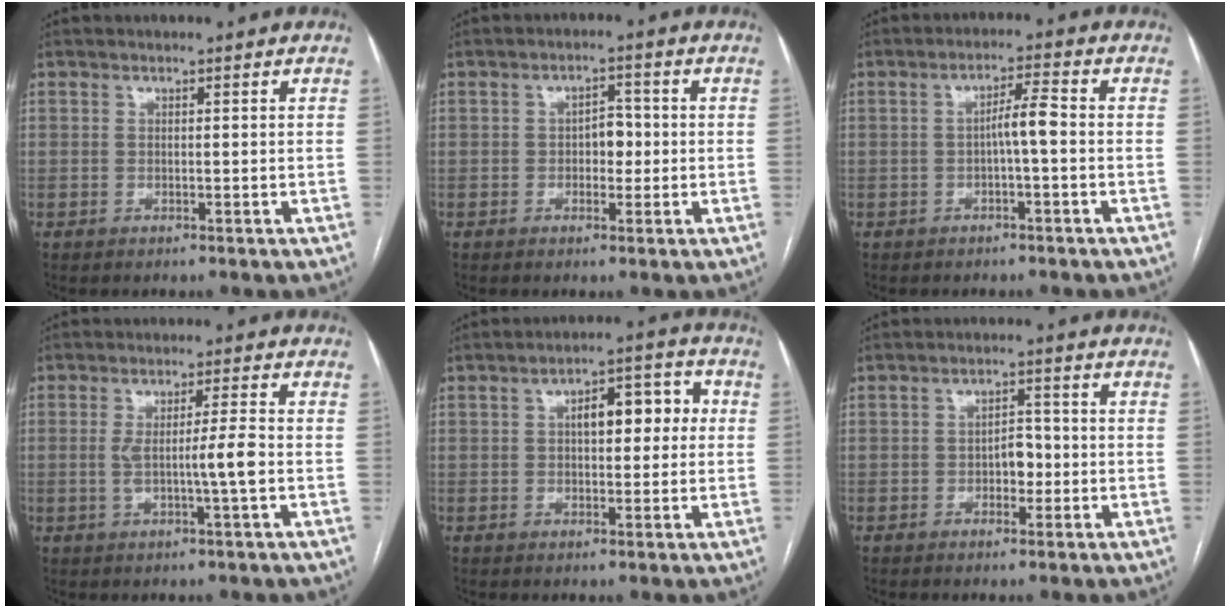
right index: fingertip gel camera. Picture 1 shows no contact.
{"total": 3.4, "force": [-0.3, 2.0, 2.7], "torque": [-0.035, 0.009, -0.005]}
{"total": 3.7, "force": [-0.6, 0.2, 3.7], "torque": [-0.060, 0.010, -0.009]}
{"total": 5.3, "force": [-0.7, -0.5, 5.2], "torque": [-0.091, -0.001, -0.011]}
{"total": 7.6, "force": [1.2, 3.4, 6.7], "torque": [-0.090, 0.032, 0.018]}
{"total": 3.2, "force": [-0.8, 1.8, 2.6], "torque": [-0.034, 0.008, -0.012]}